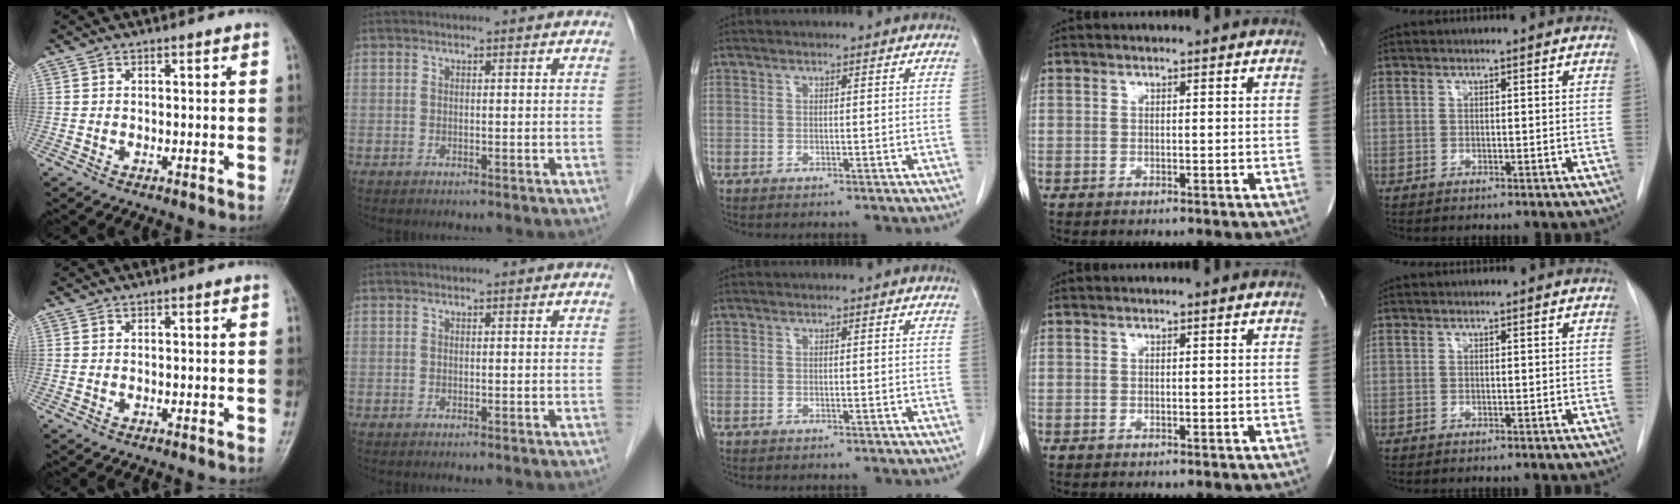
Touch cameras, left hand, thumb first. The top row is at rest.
{}